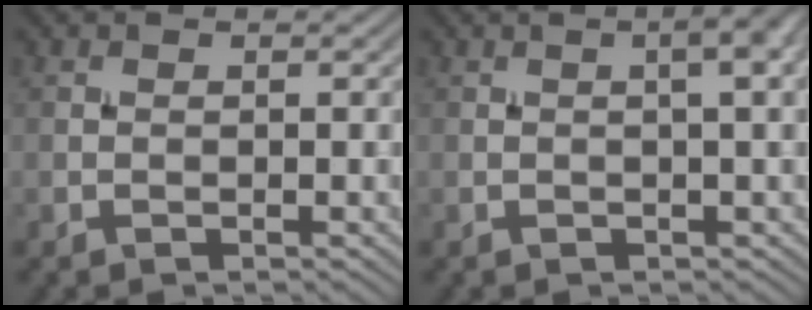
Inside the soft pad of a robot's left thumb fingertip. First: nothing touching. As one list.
[{"total": 4.6, "force": [1.0, 1.0, 4.4], "torque": [-0.060, 0.020, 0.007]}]